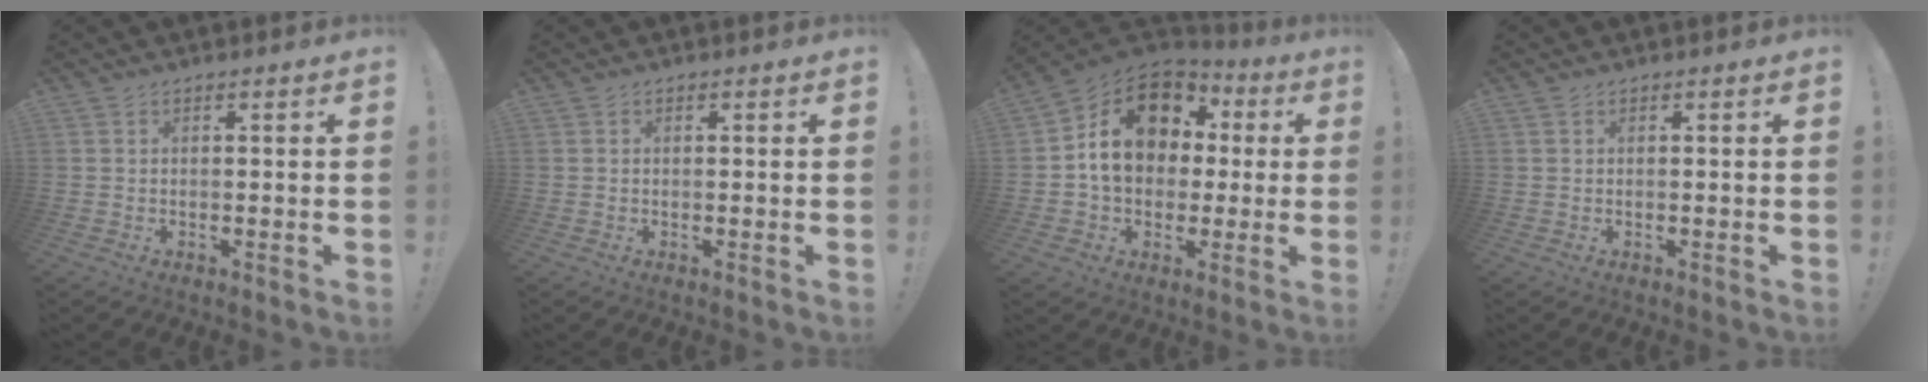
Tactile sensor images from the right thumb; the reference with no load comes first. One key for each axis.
{"total": 0.0}
{"total": 17.0, "fx": 2.9, "fy": 13.3, "fz": 10.1, "tx": -0.147, "ty": 0.008, "tz": 0.061}
{"total": 0.0}